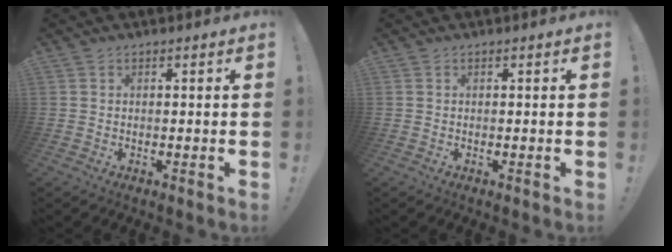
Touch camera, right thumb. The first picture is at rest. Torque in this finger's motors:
{"motor_torque": [-0.01, 0.00, 0.00, 0.00, 0.00]}